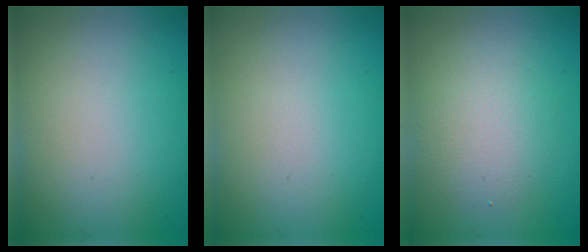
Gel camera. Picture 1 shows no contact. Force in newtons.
{"total": 0.0}
{"total": 3.2, "press": 3.2, "slide": 0.1}